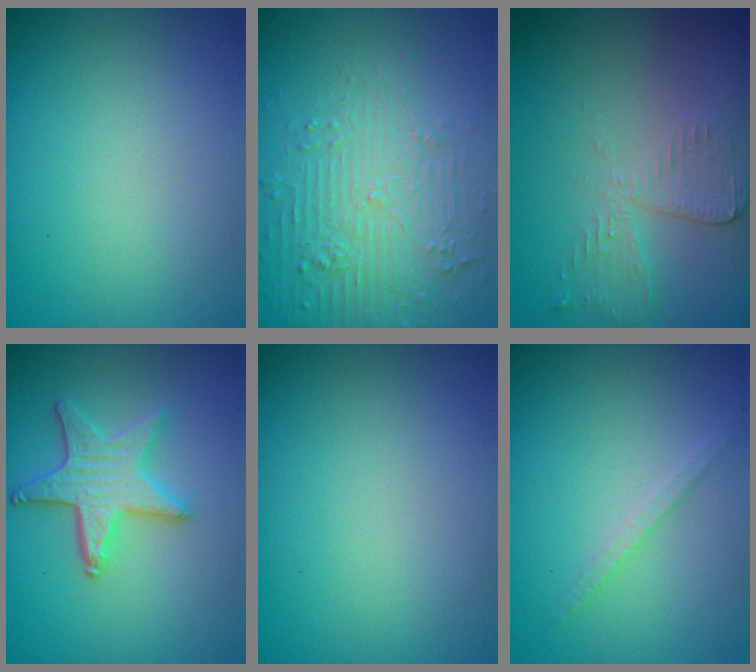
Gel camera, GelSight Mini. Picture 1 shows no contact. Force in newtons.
{"total": 5.3, "press": 3.6, "slide": 3.9}
{"total": 2.9, "press": 2.6, "slide": 1.3}
{"total": 4.4, "press": 3.8, "slide": 2.2}
{"total": 0.0}
{"total": 1.3, "press": 1.3, "slide": 0.2}